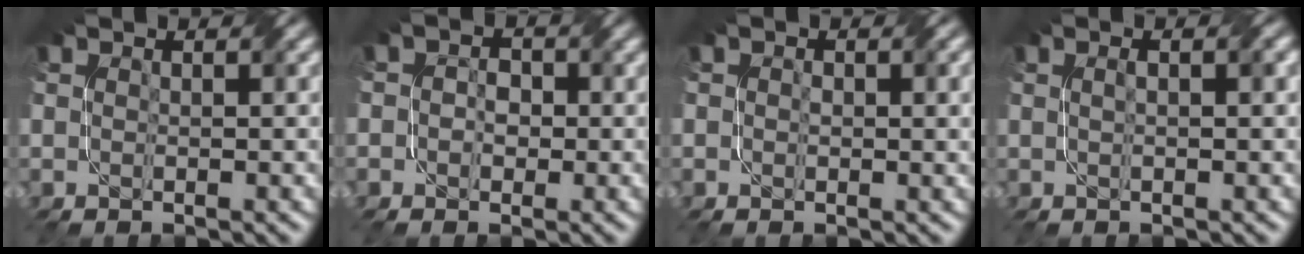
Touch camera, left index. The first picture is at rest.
{"total": 2.8, "force": [0.3, 2.4, 1.2], "torque": [0.002, 0.004, -0.024]}
{"total": 2.2, "force": [0.3, 1.4, 1.7], "torque": [-0.021, -0.002, 0.006]}
{"total": 1.7, "force": [0.5, 0.5, 1.5], "torque": [-0.020, -0.001, 0.004]}